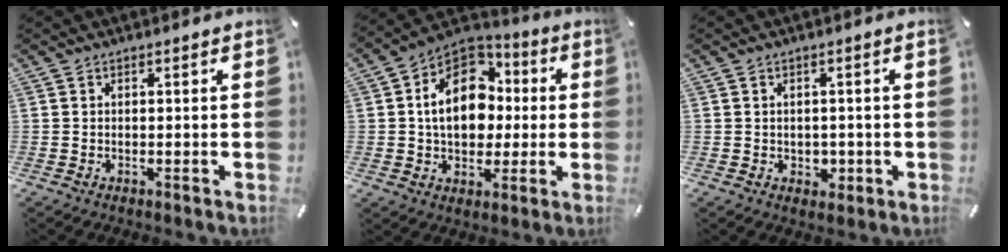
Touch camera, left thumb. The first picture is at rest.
{"total": 15.6, "force": [0.8, 12.1, 9.8], "torque": [-0.179, 0.006, 0.014]}
{"total": 2.7, "force": [-0.4, 2.4, 0.9], "torque": [-0.002, -0.004, -0.011]}